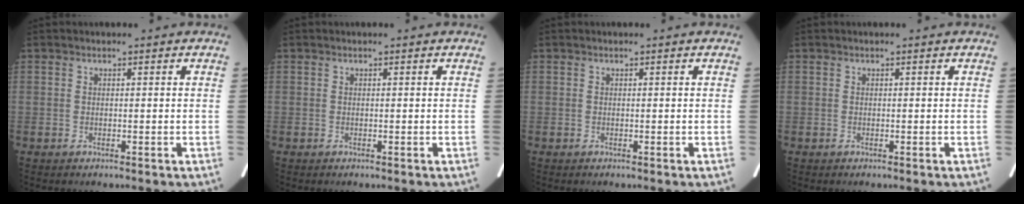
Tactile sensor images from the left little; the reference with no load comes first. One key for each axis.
{"total": 0.0}
{"total": 0.0}
{"total": 0.0}